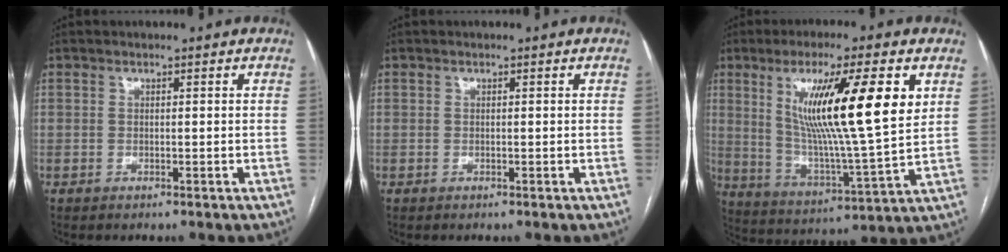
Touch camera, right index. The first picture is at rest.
{"total": 0.0}
{"total": 18.1, "force": [6.0, 0.8, 17.1], "torque": [-0.299, -0.010, 0.098]}